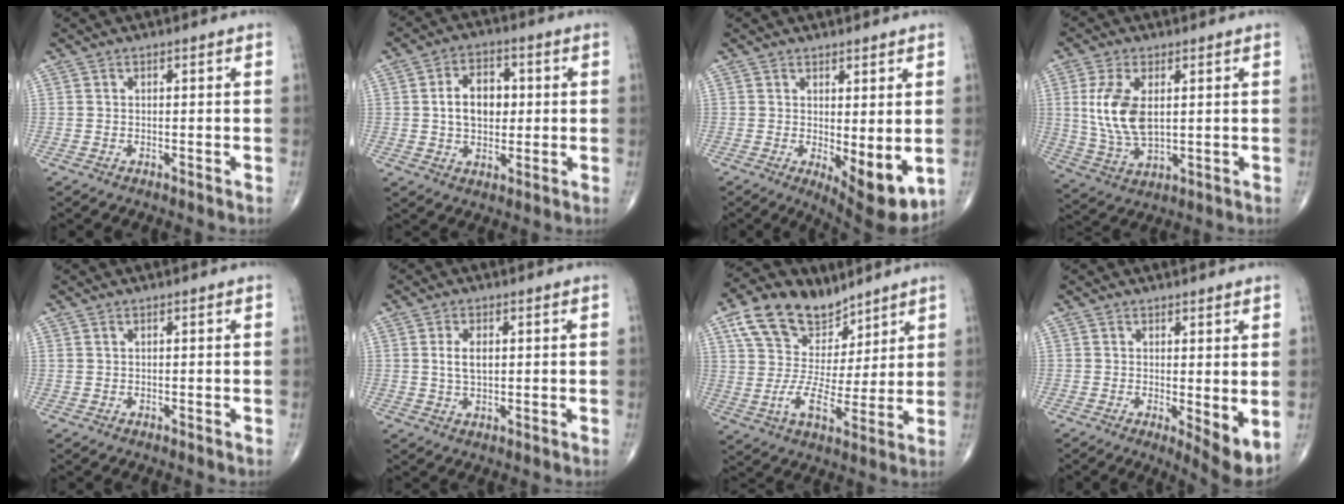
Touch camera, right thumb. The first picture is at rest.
{"total": 9.2, "force": [0.9, 6.3, 6.7], "torque": [-0.087, 0.009, 0.015]}
{"total": 8.8, "force": [-0.6, 3.2, 8.2], "torque": [-0.105, -0.023, 0.004]}
{"total": 11.1, "force": [2.0, 5.8, 9.3], "torque": [-0.189, -0.013, 0.048]}
{"total": 0.6, "force": [0.4, 0.3, 0.3], "torque": [-0.004, 0.004, 0.009]}
{"total": 4.2, "force": [0.8, 2.2, 3.4], "torque": [-0.062, -0.004, 0.019]}
{"total": 15.3, "force": [9.8, 9.2, 7.3], "torque": [-0.100, -0.027, 0.177]}
{"total": 5.7, "force": [0.1, 1.7, 5.4], "torque": [-0.073, -0.017, 0.005]}